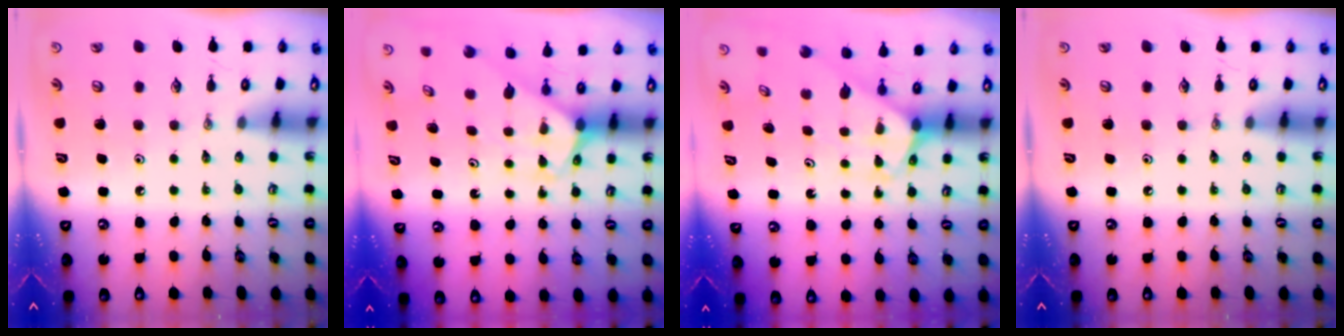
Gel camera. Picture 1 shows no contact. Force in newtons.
{"total": 2.4, "press": 2.4, "slide": 0.2}
{"total": 2.5, "press": 2.5, "slide": 0.2}
{"total": 0.0}